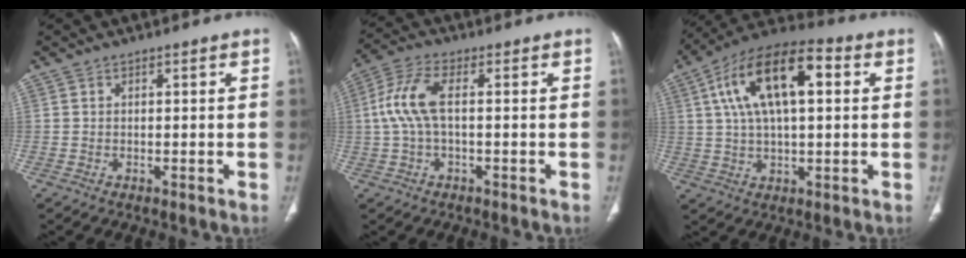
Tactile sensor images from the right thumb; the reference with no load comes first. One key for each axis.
{"total": 7.8, "fx": 0.3, "fy": 3.2, "fz": 7.1, "tx": -0.178, "ty": 0.021, "tz": 0.003}
{"total": 17.9, "fx": 4.8, "fy": 8.1, "fz": 15.2, "tx": -0.259, "ty": 0.021, "tz": 0.076}